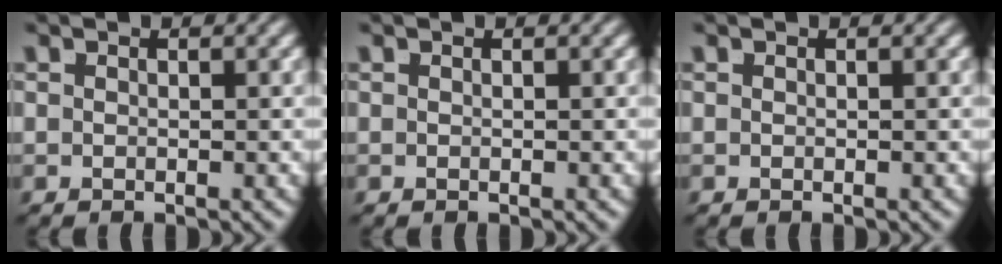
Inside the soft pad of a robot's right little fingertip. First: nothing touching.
{"total": 0.0}
{"total": 0.0}